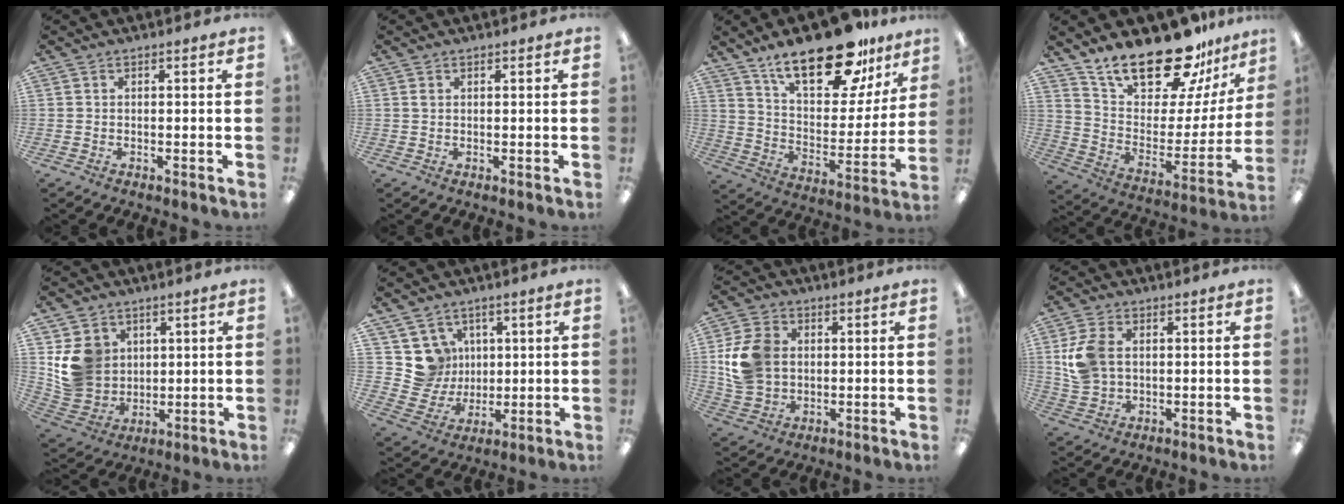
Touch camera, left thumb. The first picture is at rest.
{"total": 0.7, "force": [0.4, 0.4, 0.4], "torque": [-0.009, 0.003, 0.006]}
{"total": 24.0, "force": [16.9, 9.8, 13.9], "torque": [-0.219, -0.100, 0.290]}
{"total": 22.5, "force": [18.7, 7.7, 9.9], "torque": [-0.170, -0.132, 0.327]}
{"total": 11.1, "force": [3.6, 9.9, 3.3], "torque": [-0.084, -0.010, 0.080]}
{"total": 9.3, "force": [3.4, 8.6, 1.1], "torque": [-0.022, -0.020, 0.075]}
{"total": 11.6, "force": [1.4, 9.4, 6.7], "torque": [-0.142, 0.019, 0.032]}
{"total": 9.5, "force": [1.7, 6.9, 6.3], "torque": [-0.141, 0.007, 0.032]}